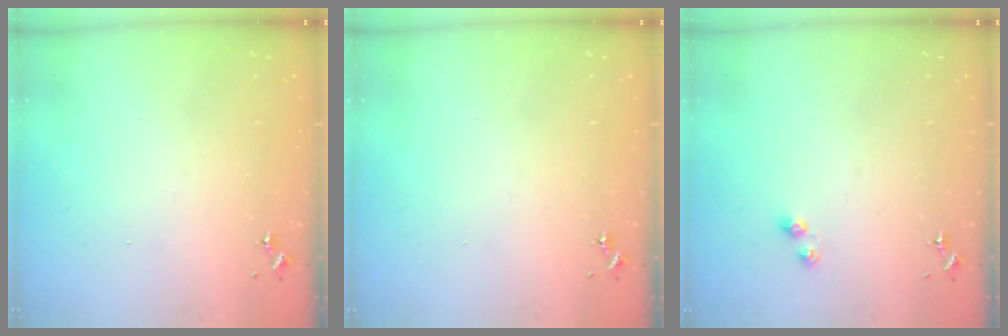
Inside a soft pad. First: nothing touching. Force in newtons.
{"total": 0.0}
{"total": 3.8, "press": 3.8, "slide": 0.3}